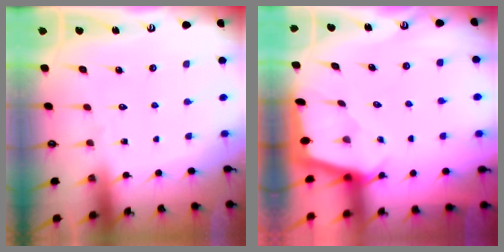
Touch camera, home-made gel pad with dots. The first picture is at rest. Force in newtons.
{"total": 1.9, "press": 1.9, "slide": 0.1}